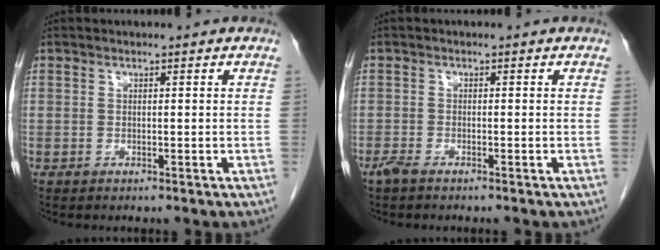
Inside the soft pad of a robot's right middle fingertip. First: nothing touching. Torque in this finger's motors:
{"motor_torque": [0.17, -0.11, 0.05, 0.00]}